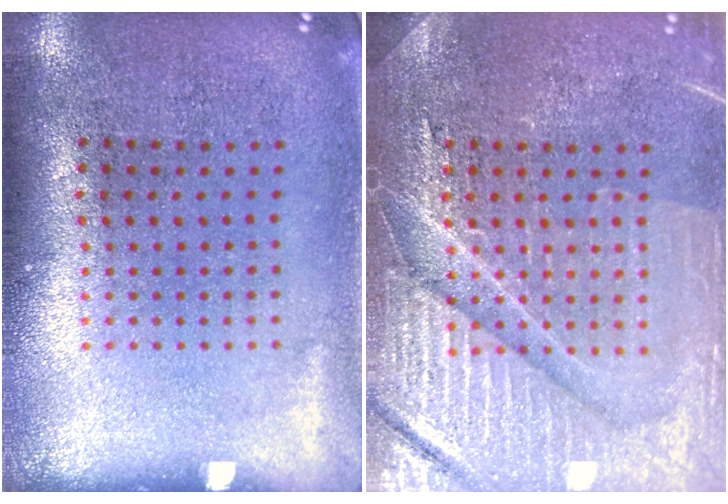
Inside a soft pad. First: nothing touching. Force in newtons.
{"total": 6.7, "press": 6.7, "slide": 0.9}